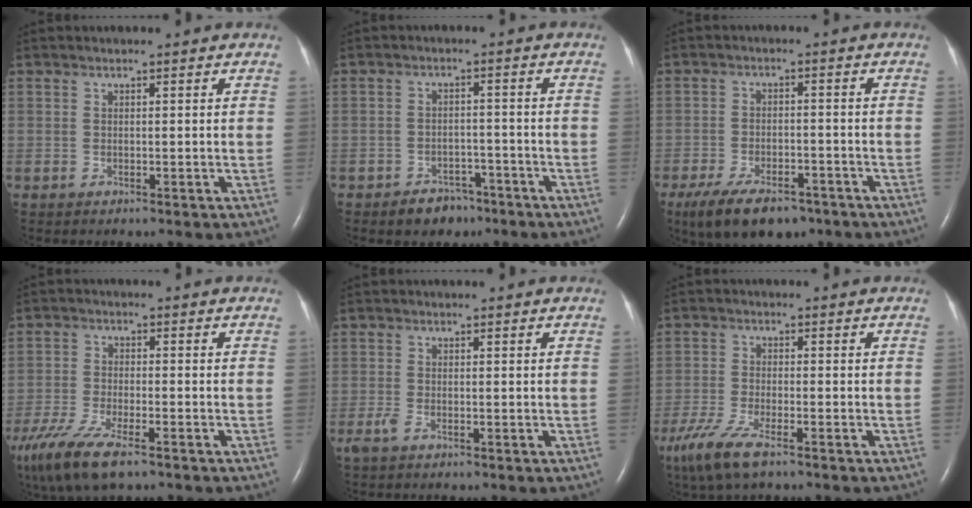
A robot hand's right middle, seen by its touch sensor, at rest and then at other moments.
{"total": 4.3, "force": [-3.1, 2.7, 1.2], "torque": [-0.019, 0.009, -0.041]}
{"total": 10.2, "force": [-7.3, 4.3, 5.7], "torque": [-0.102, -0.008, -0.117]}
{"total": 12.9, "force": [-8.9, 3.4, 8.7], "torque": [-0.192, -0.032, -0.155]}
{"total": 1.4, "force": [-0.9, 0.4, 1.0], "torque": [-0.034, -0.005, -0.020]}
{"total": 7.4, "force": [-4.9, 1.4, 5.3], "torque": [-0.117, -0.019, -0.089]}